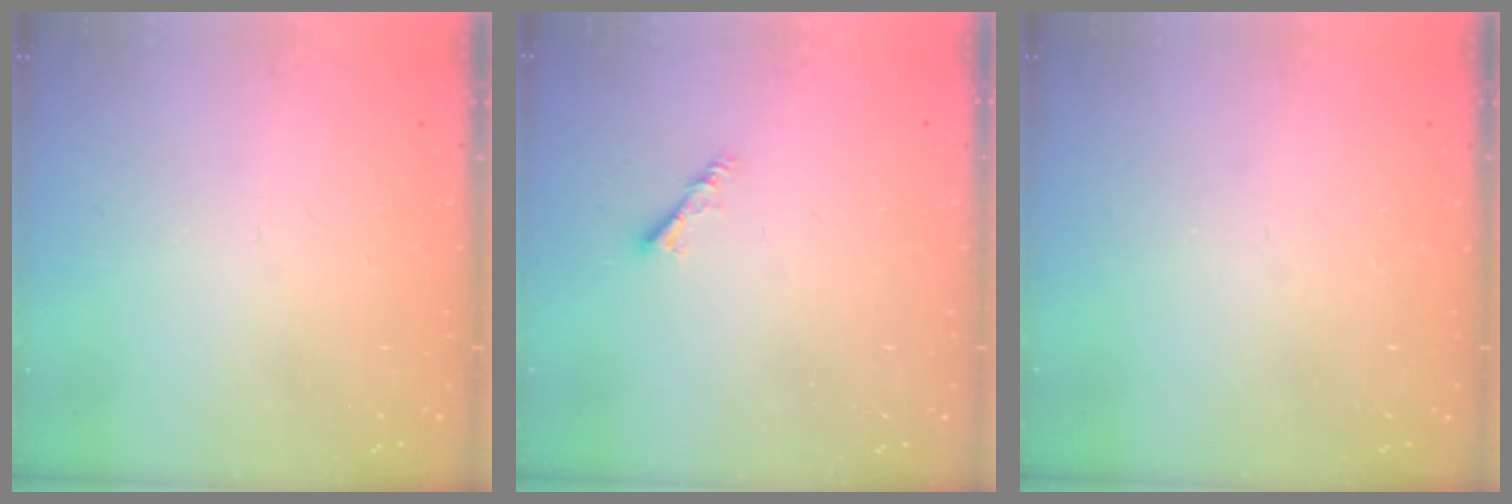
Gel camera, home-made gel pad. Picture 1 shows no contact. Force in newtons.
{"total": 3.0, "press": 2.9, "slide": 0.6}
{"total": 0.0}